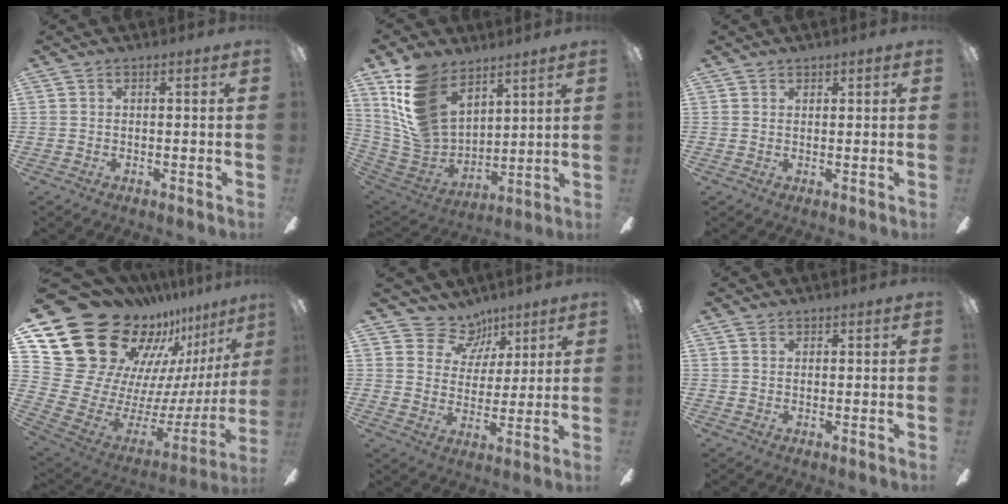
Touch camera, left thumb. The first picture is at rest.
{"total": 17.0, "force": [9.8, 10.9, 8.6], "torque": [-0.213, -0.050, 0.189]}
{"total": 1.2, "force": [1.0, 0.5, 0.0], "torque": [0.000, 0.000, 0.020]}
{"total": 25.8, "force": [17.6, 15.3, 11.2], "torque": [-0.176, -0.171, 0.371]}
{"total": 10.2, "force": [7.0, 7.2, 2.0], "torque": [-0.039, -0.044, 0.133]}
{"total": 1.1, "force": [0.8, 0.7, 0.1], "torque": [-0.003, 0.002, 0.016]}